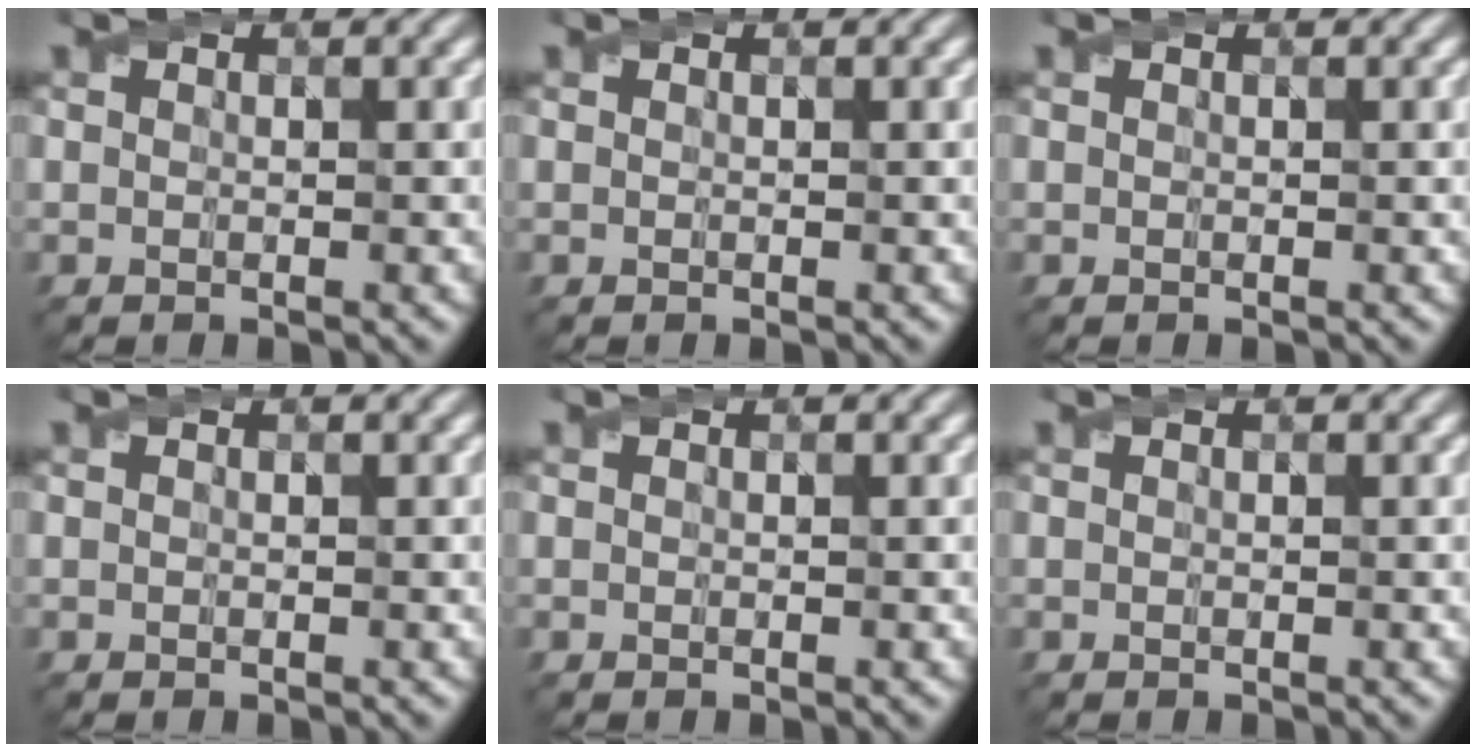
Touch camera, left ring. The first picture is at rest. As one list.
[{"total": 0.0}, {"total": 0.0}, {"total": 0.0}, {"total": 0.0}, {"total": 0.0}]